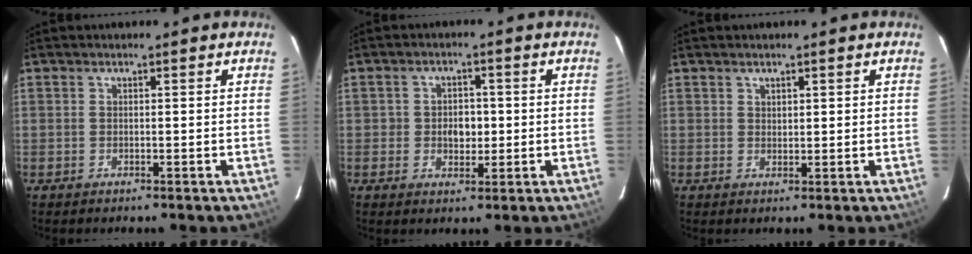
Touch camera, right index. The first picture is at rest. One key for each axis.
{"total": 3.9, "fx": -0.3, "fy": 3.2, "fz": 2.3, "tx": -0.039, "ty": 0.008, "tz": -0.003}
{"total": 1.2, "fx": 0.9, "fy": 0.6, "fz": 0.4, "tx": -0.003, "ty": 0.002, "tz": 0.016}